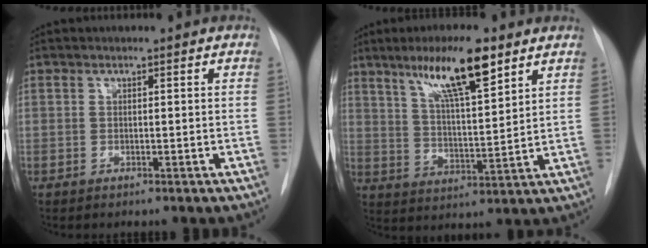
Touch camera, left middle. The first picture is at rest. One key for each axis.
{"total": 12.0, "fx": 7.4, "fy": 1.4, "fz": 9.3, "tx": -0.164, "ty": 0.003, "tz": 0.129}